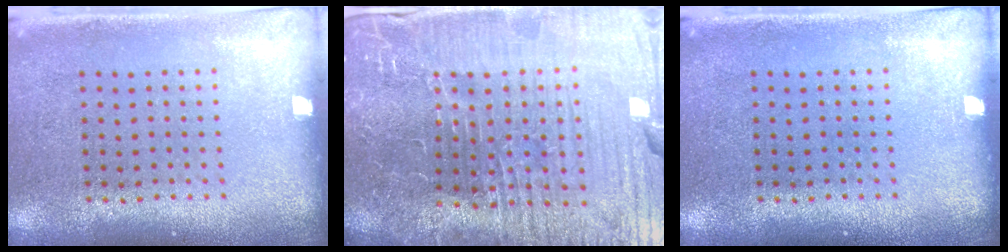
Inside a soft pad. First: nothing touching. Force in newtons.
{"total": 7.1, "press": 6.4, "slide": 3.1}
{"total": 0.0}